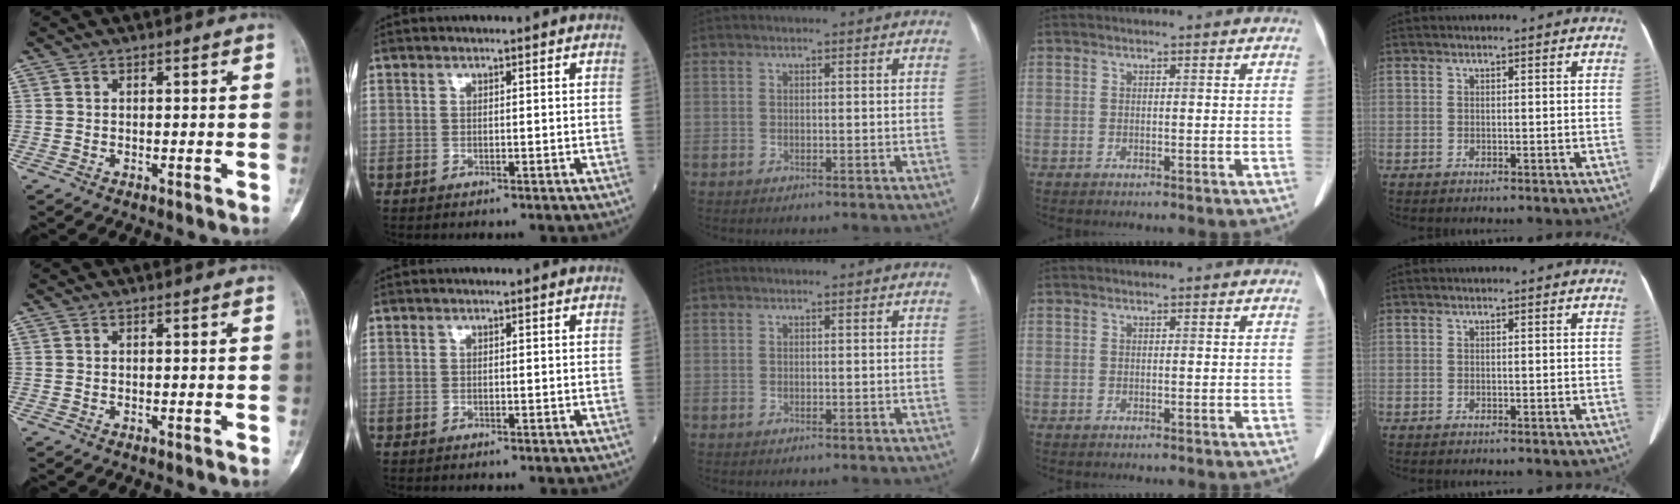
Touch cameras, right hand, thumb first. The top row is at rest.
{}